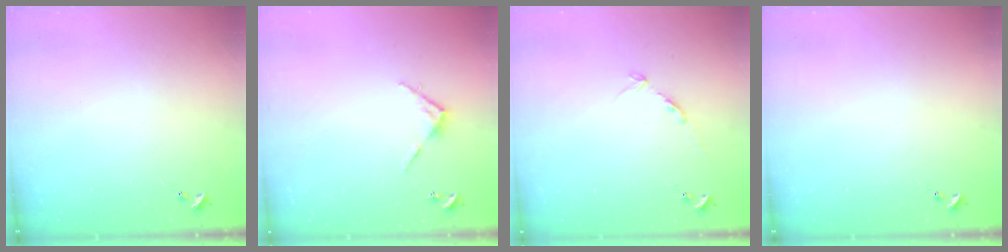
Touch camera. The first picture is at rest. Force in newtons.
{"total": 4.5, "press": 4.5, "slide": 0.4}
{"total": 5.3, "press": 5.2, "slide": 0.7}
{"total": 0.0}